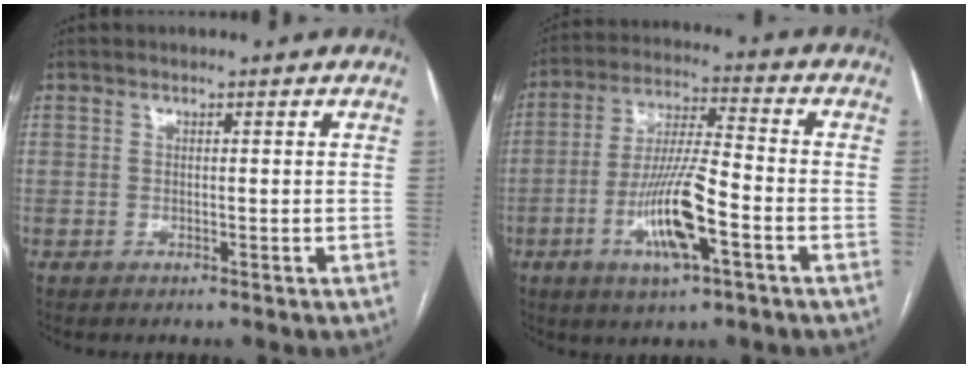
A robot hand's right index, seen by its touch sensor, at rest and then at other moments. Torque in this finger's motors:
{"motor_torque": [1.58, -0.57, 0.28, 0.21]}